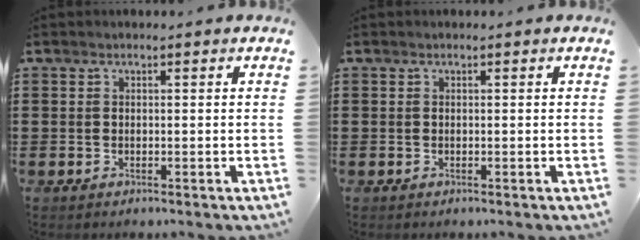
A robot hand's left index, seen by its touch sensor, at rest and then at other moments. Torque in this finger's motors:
{"motor_torque": [-0.02, -0.02, 0.00, 0.00]}